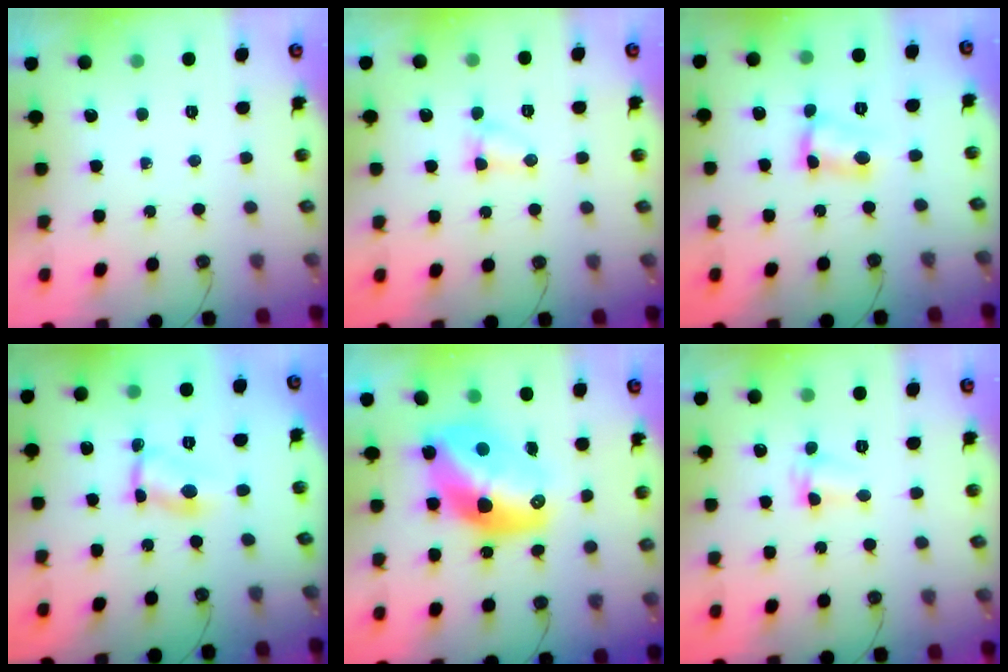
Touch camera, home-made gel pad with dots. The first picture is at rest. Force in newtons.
{"total": 3.7, "press": 3.6, "slide": 1.0}
{"total": 4.8, "press": 4.8, "slide": 0.2}
{"total": 3.3, "press": 3.3, "slide": 0.1}
{"total": 16.6, "press": 16.6, "slide": 1.4}
{"total": 2.4, "press": 2.4, "slide": 0.3}